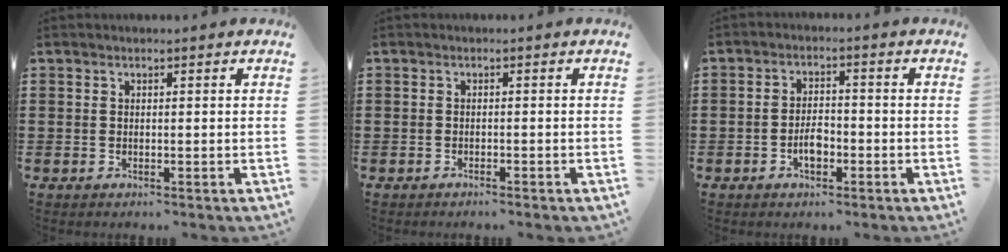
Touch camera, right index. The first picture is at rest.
{"total": 0.8, "force": [-0.7, -0.1, 0.2], "torque": [-0.006, -0.003, -0.014]}
{"total": 3.8, "force": [-1.5, 1.9, 2.9], "torque": [-0.059, 0.004, -0.030]}